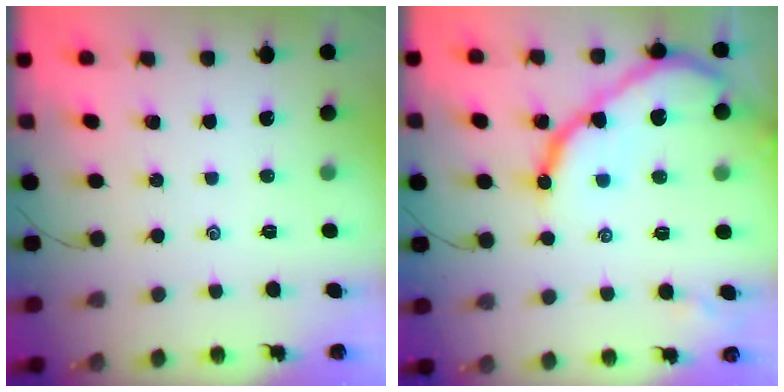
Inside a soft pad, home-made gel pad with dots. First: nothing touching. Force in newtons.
{"total": 15.8, "press": 15.7, "slide": 1.4}